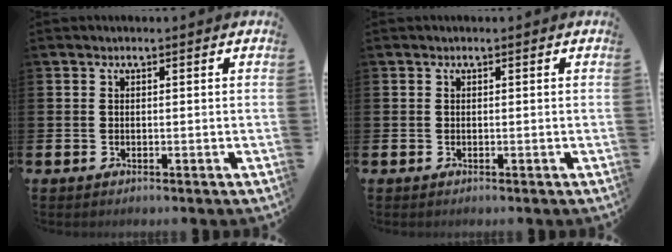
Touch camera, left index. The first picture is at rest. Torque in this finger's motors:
{"motor_torque": [-0.15, 0.30, 0.00, 0.01]}